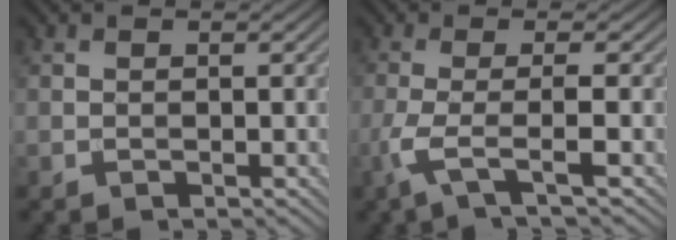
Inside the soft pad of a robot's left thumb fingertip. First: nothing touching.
{"total": 4.4, "force": [-1.7, 0.6, 4.1], "torque": [-0.078, -0.002, -0.053]}